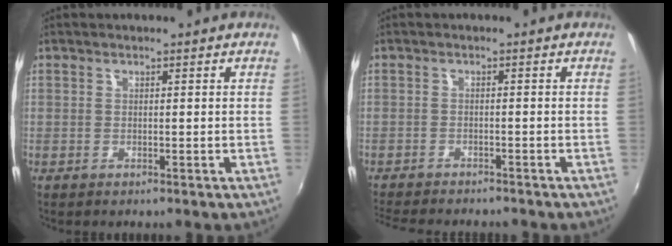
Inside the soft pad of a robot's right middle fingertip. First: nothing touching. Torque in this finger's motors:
{"motor_torque": [0.84, -1.03, 0.10, 0.03]}